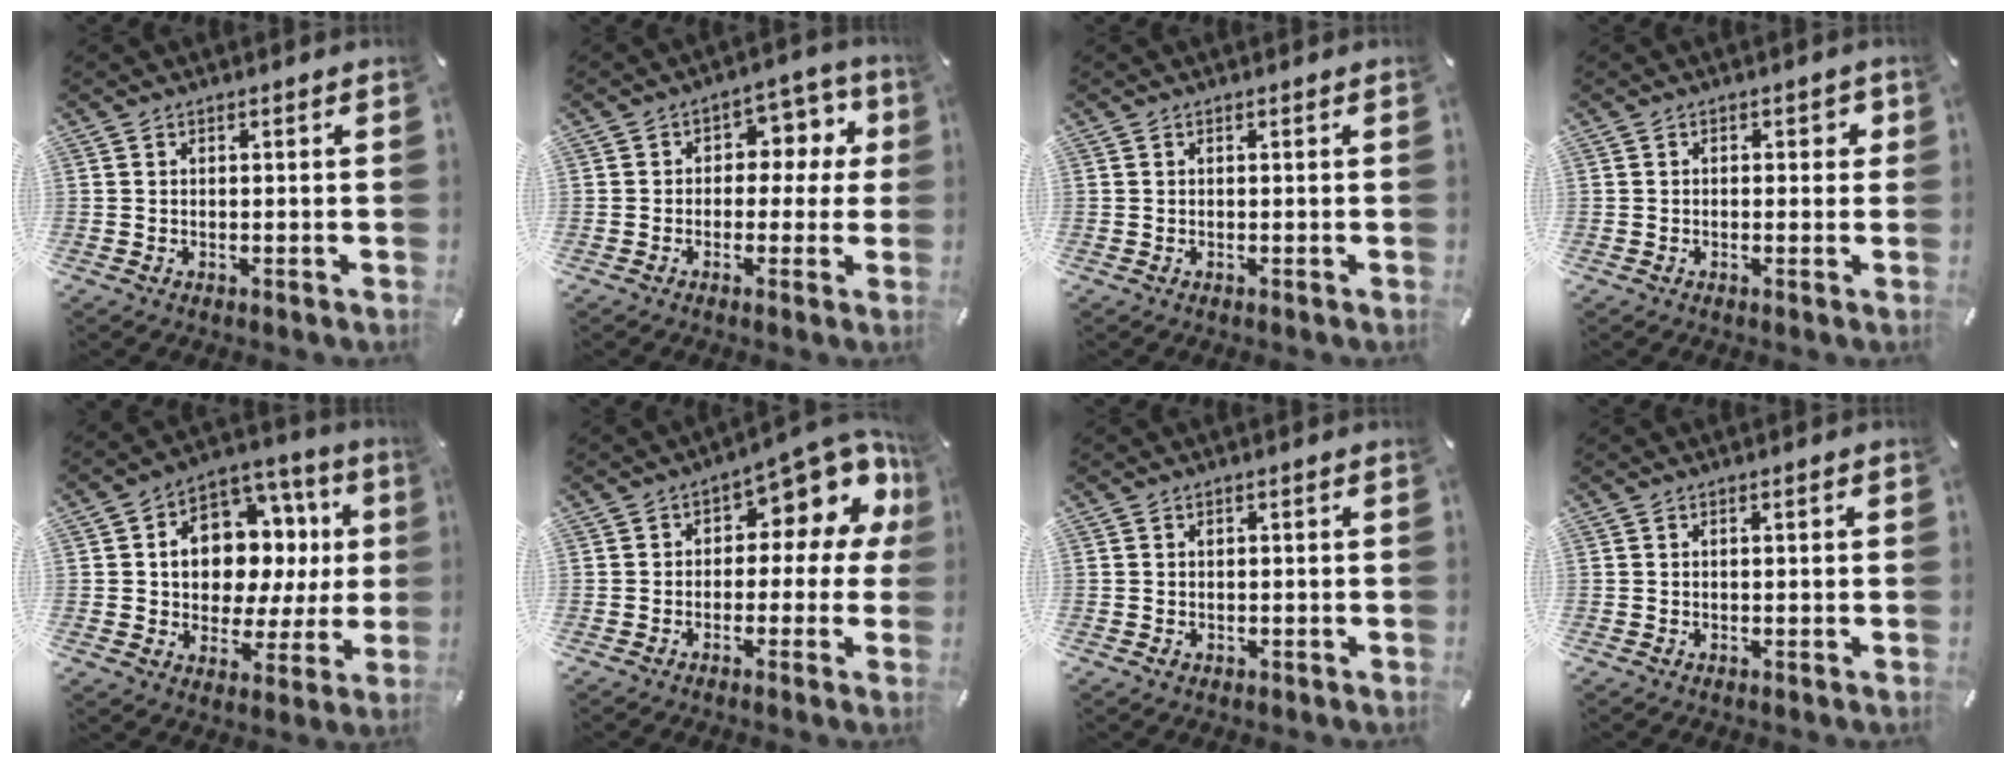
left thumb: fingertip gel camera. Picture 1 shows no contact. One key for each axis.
{"total": 7.6, "fx": 0.9, "fy": 5.9, "fz": 4.6, "tx": -0.057, "ty": 0.000, "tz": 0.009}
{"total": 0.0}
{"total": 1.8, "fx": -0.1, "fy": 1.0, "fz": 1.5, "tx": -0.021, "ty": 0.004, "tz": -0.006}
{"total": 14.5, "fx": 3.4, "fy": 11.0, "fz": 8.9, "tx": -0.129, "ty": -0.026, "tz": 0.068}
{"total": 11.3, "fx": 6.2, "fy": 5.0, "fz": 7.9, "tx": -0.102, "ty": -0.057, "tz": 0.103}
{"total": 1.0, "fx": -0.1, "fy": 0.9, "fz": 0.3, "tx": -0.006, "ty": 0.005, "tz": -0.003}
{"total": 1.1, "fx": 0.1, "fy": 0.2, "fz": 1.1, "tx": -0.020, "ty": 0.000, "tz": 0.002}